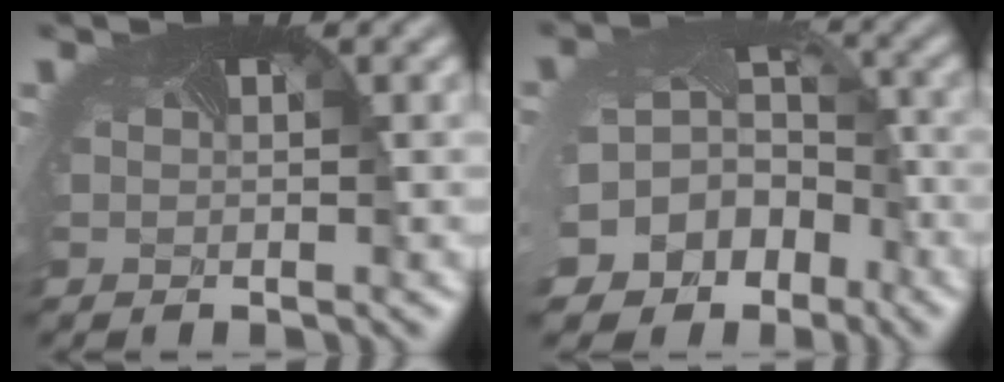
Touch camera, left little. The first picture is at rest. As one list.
[{"total": 14.2, "force": [-7.3, 11.4, 4.6], "torque": [-0.131, -0.063, -0.091]}]